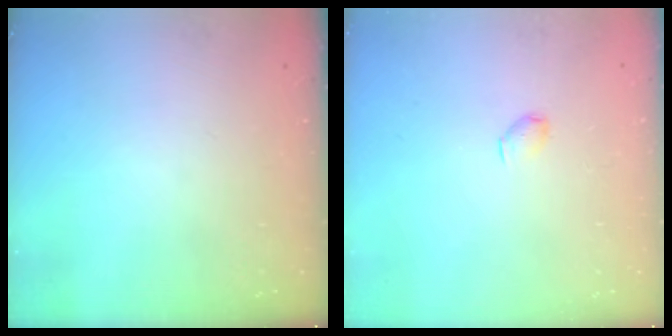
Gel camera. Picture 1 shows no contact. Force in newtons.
{"total": 2.9, "press": 2.9, "slide": 0.5}